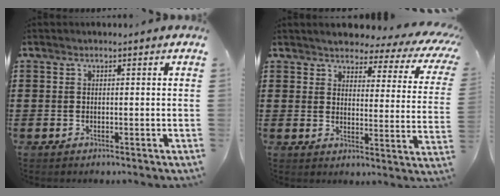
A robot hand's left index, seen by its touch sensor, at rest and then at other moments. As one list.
[{"total": 3.4, "force": [3.2, 0.7, 1.0], "torque": [-0.034, -0.025, 0.047]}]